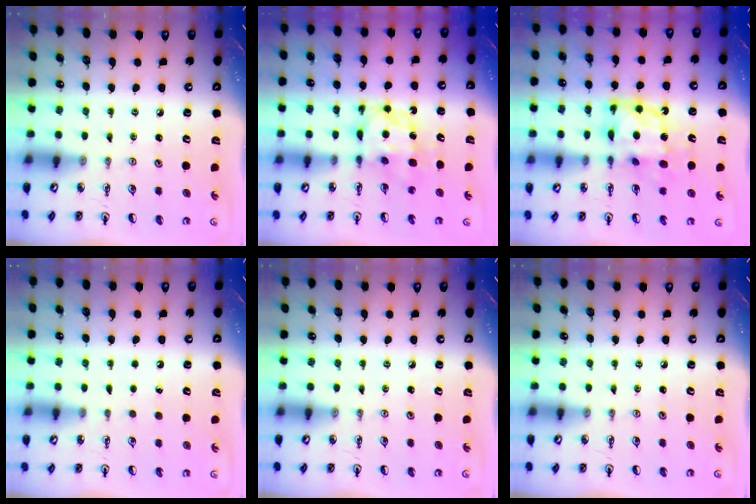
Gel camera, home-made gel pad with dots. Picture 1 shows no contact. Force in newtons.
{"total": 6.5, "press": 6.5, "slide": 0.5}
{"total": 11.4, "press": 11.4, "slide": 1.1}
{"total": 1.4, "press": 1.4, "slide": 0.1}
{"total": 0.0}
{"total": 0.0}